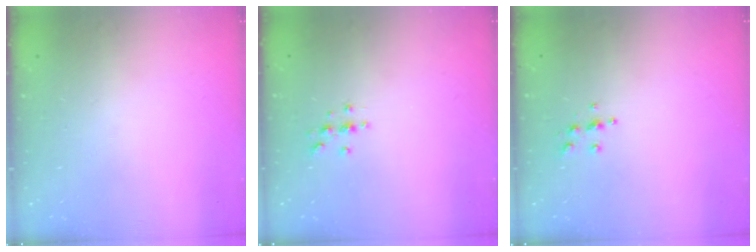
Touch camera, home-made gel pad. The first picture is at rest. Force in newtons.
{"total": 3.0, "press": 3.0, "slide": 0.4}
{"total": 5.4, "press": 5.4, "slide": 0.5}